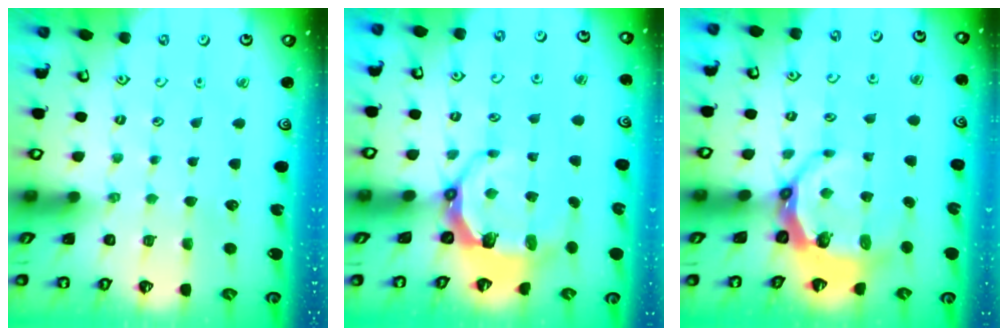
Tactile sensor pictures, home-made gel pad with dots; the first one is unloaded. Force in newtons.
{"total": 6.7, "press": 5.0, "slide": 4.4}
{"total": 7.4, "press": 6.7, "slide": 3.1}